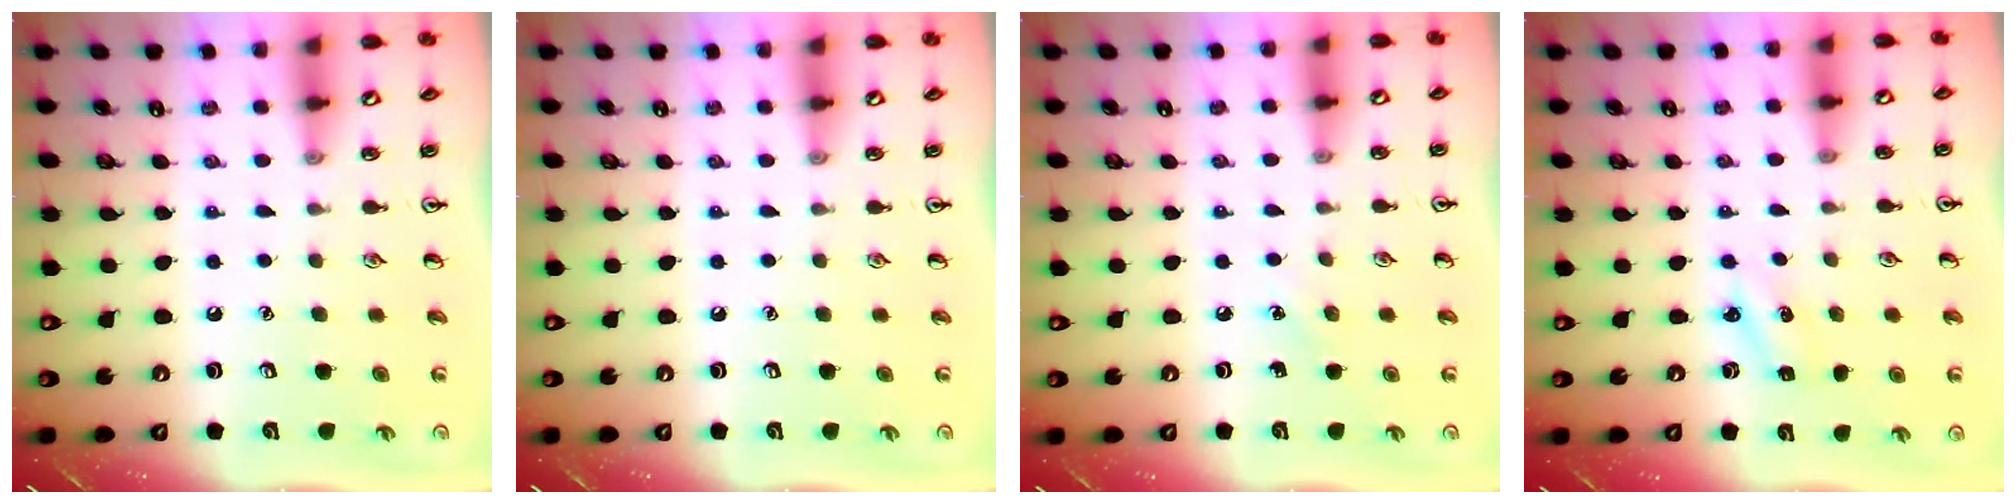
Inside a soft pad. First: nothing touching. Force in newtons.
{"total": 0.0}
{"total": 3.6, "press": 3.4, "slide": 1.1}
{"total": 2.5, "press": 2.3, "slide": 0.9}